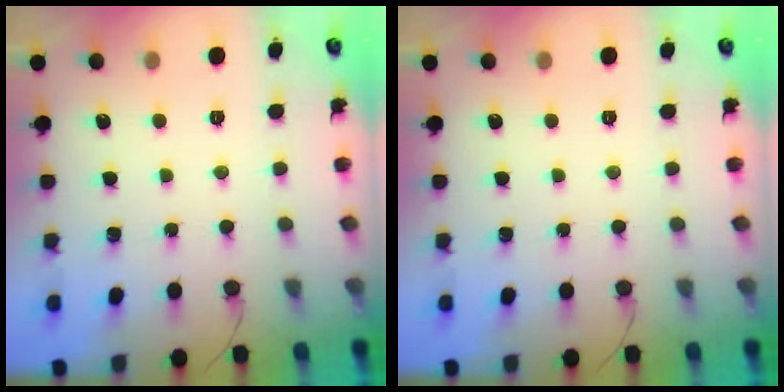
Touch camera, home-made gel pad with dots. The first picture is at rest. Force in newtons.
{"total": 0.0}